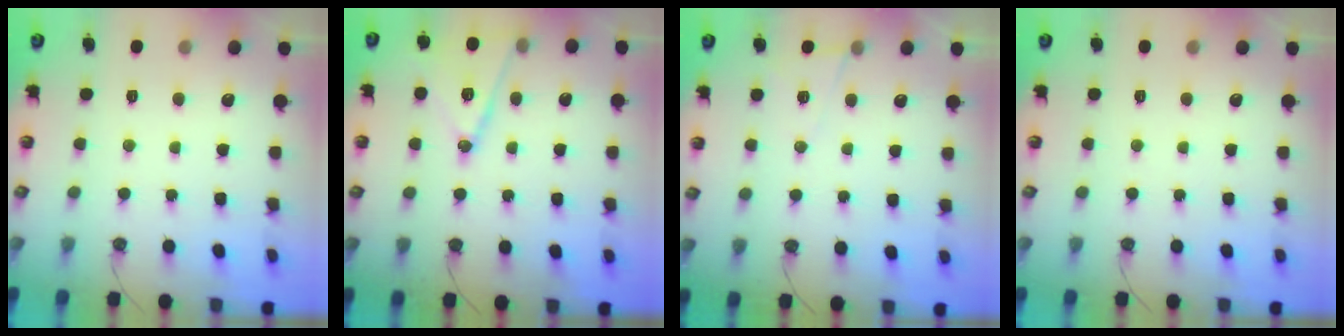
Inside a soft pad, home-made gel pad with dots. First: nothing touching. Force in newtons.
{"total": 13.2, "press": 12.7, "slide": 3.5}
{"total": 6.7, "press": 5.0, "slide": 4.5}
{"total": 0.0}